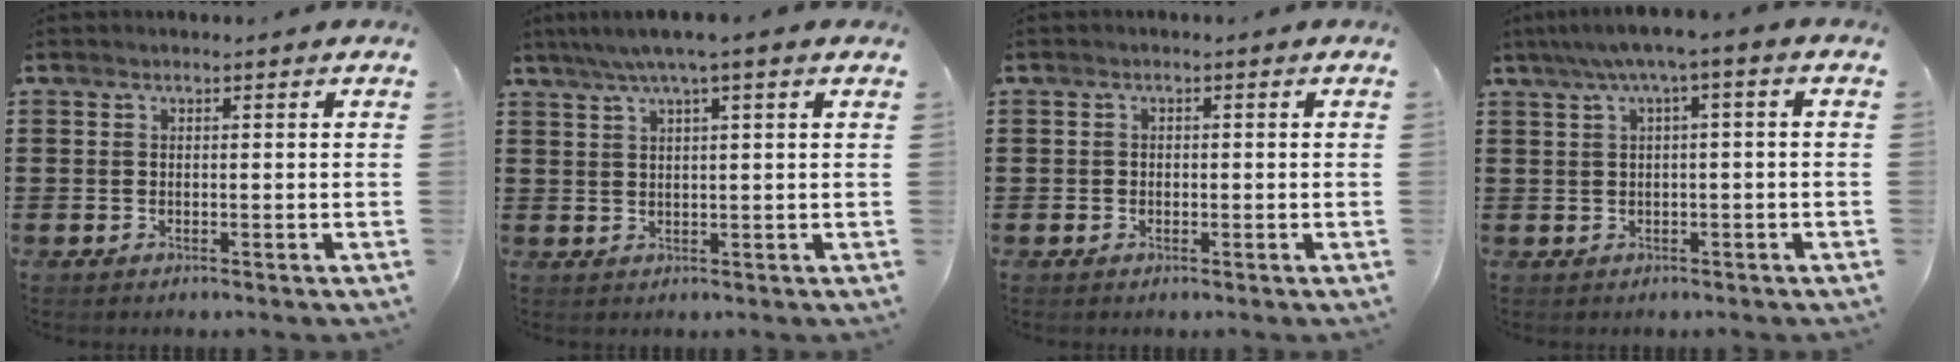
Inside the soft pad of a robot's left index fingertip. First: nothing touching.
{"total": 3.5, "force": [2.1, -0.2, 2.8], "torque": [-0.058, 0.004, 0.035]}
{"total": 0.8, "force": [-0.2, 0.8, 0.2], "torque": [-0.006, 0.005, -0.005]}
{"total": 3.3, "force": [-0.1, 0.2, 3.2], "torque": [-0.060, 0.002, -0.007]}